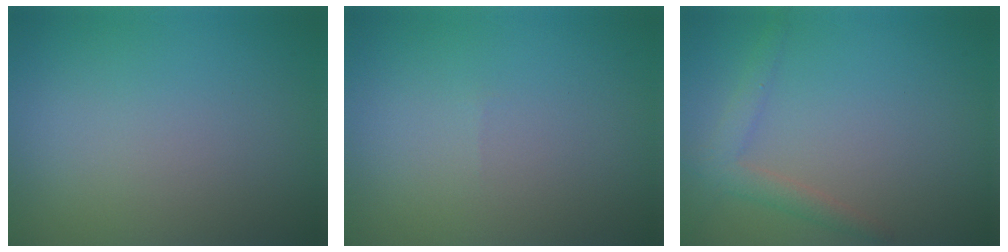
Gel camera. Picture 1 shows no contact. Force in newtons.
{"total": 0.0}
{"total": 2.3, "press": 2.3, "slide": 0.1}